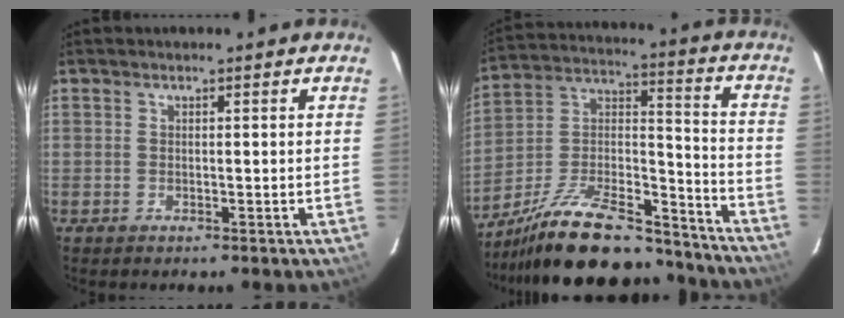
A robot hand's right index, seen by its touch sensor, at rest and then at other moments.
{"total": 26.7, "force": [-21.1, 8.7, 13.9], "torque": [-0.256, 0.017, -0.315]}